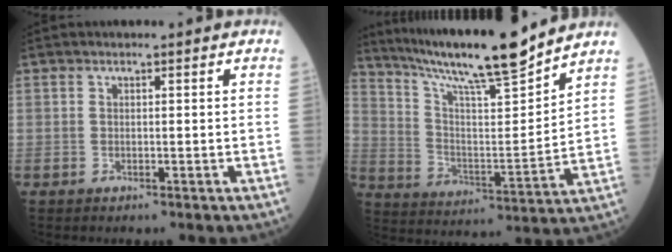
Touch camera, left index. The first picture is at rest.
{"total": 17.4, "force": [14.9, -0.2, 9.0], "torque": [-0.159, -0.006, 0.253]}